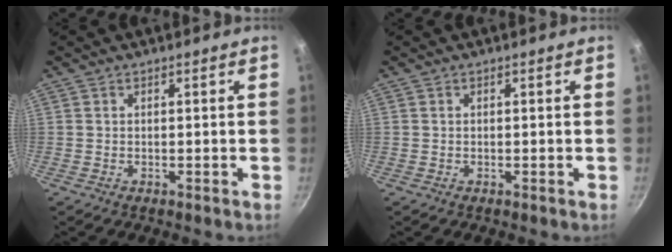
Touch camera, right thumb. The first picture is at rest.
{"total": 0.0}